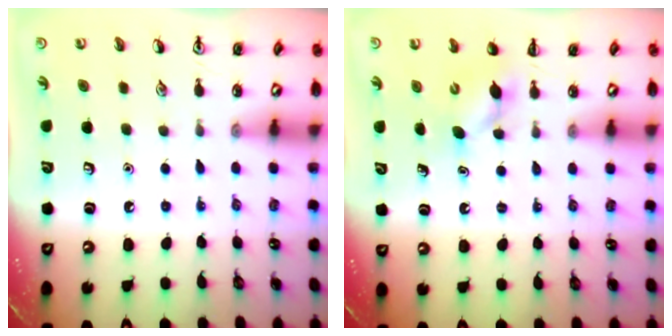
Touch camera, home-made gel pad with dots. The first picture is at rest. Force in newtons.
{"total": 4.2, "press": 4.0, "slide": 1.1}